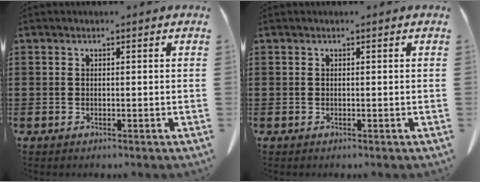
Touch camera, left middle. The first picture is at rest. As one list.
[{"total": 0.0}]